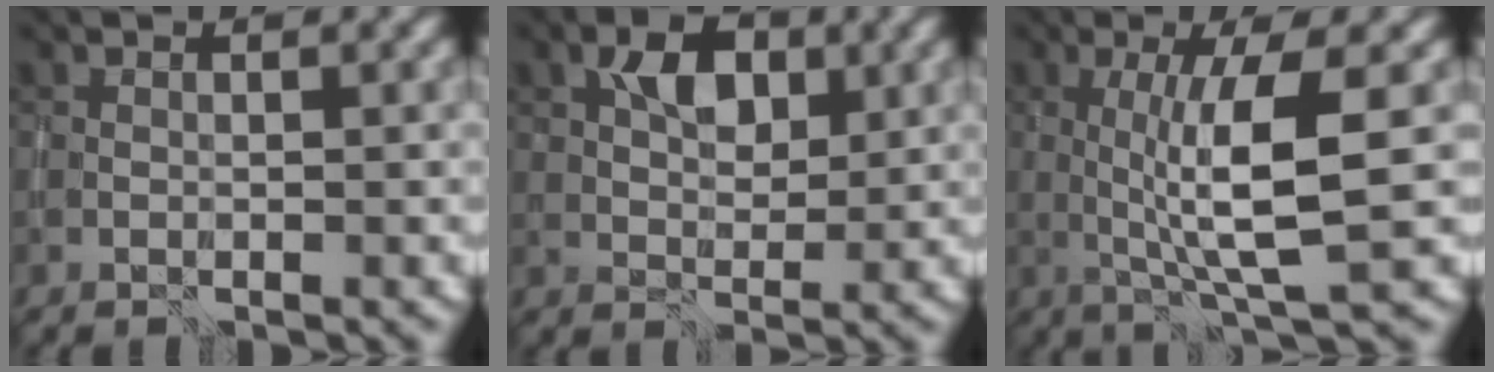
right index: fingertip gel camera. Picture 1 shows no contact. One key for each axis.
{"total": 3.8, "fx": 1.5, "fy": 2.4, "fz": 2.6, "tx": -0.042, "ty": 0.003, "tz": 0.023}
{"total": 6.8, "fx": 0.4, "fy": 1.4, "fz": 6.6, "tx": -0.104, "ty": -0.006, "tz": 0.009}